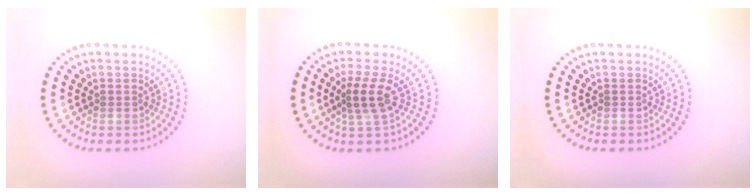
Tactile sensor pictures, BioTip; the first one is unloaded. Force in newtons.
{"total": 2.6, "press": 2.1, "slide": 1.6}
{"total": 0.0}